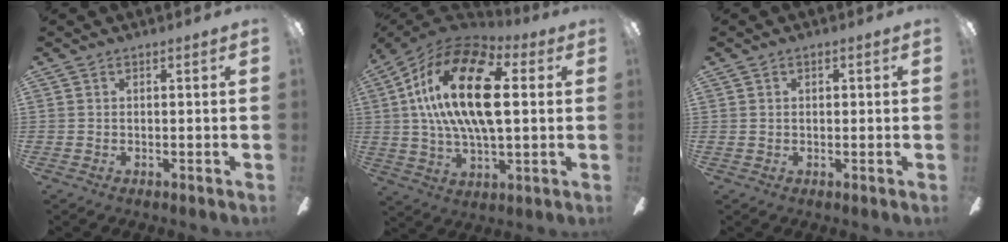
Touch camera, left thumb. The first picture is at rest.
{"total": 23.4, "force": [5.7, 11.1, 19.8], "torque": [-0.394, -0.004, 0.090]}
{"total": 1.1, "force": [0.2, 0.8, 0.7], "torque": [-0.013, 0.005, 0.003]}